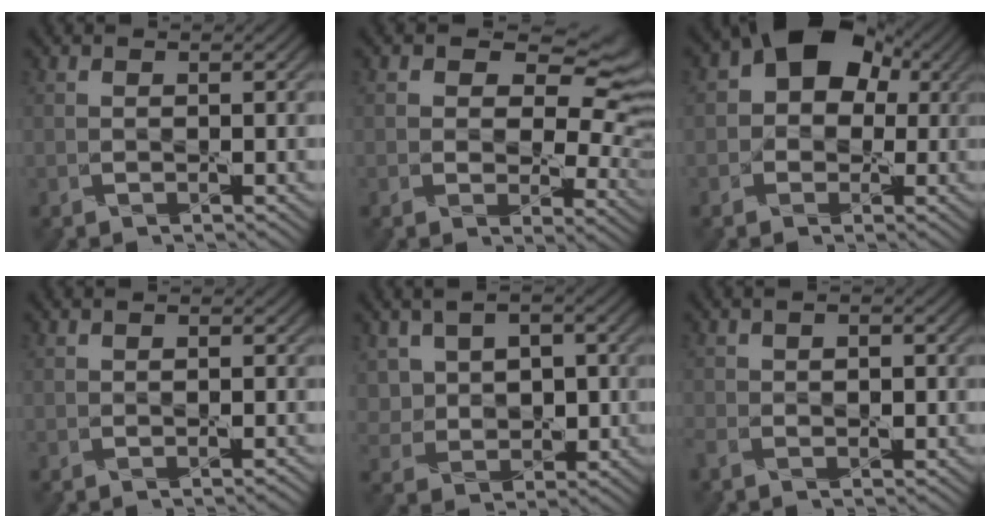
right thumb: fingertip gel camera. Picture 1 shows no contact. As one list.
[{"total": 9.9, "force": [3.3, 6.7, 6.5], "torque": [-0.095, -0.002, 0.057]}, {"total": 10.7, "force": [2.8, 8.5, 5.8], "torque": [-0.086, 0.036, 0.009]}, {"total": 0.6, "force": [-0.4, 0.2, 0.3], "torque": [-0.007, 0.002, -0.008]}, {"total": 5.8, "force": [1.2, 4.6, 3.3], "torque": [-0.076, 0.003, 0.021]}, {"total": 2.9, "force": [-1.4, 1.8, 1.7], "torque": [-0.042, -0.002, -0.035]}]